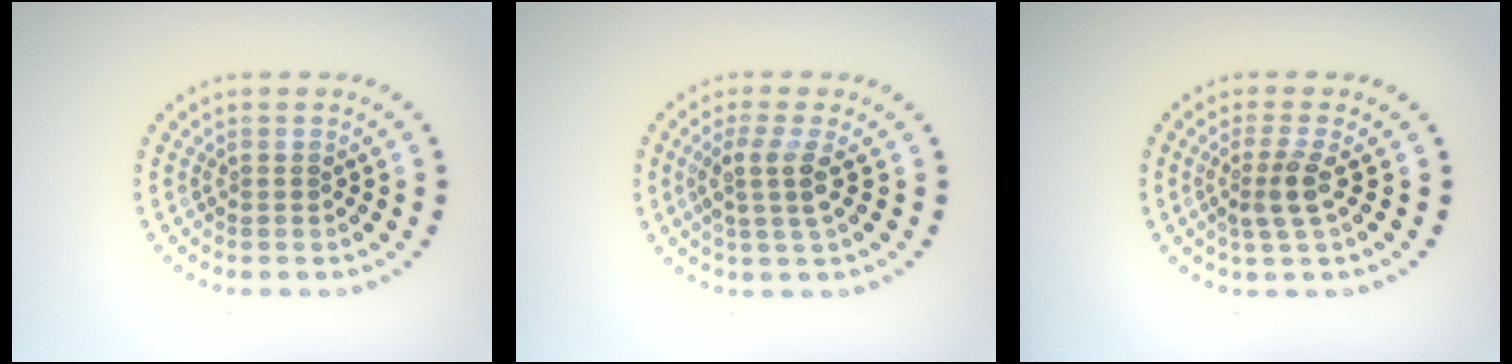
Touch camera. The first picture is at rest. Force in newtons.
{"total": 2.7, "press": 2.2, "slide": 1.5}
{"total": 2.4, "press": 1.8, "slide": 1.5}